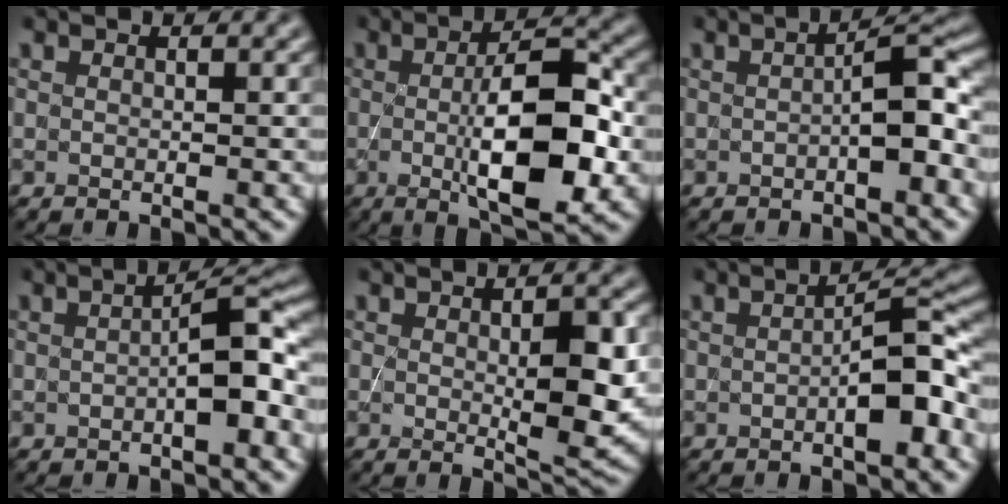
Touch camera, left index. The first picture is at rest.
{"total": 9.3, "force": [-0.8, 3.0, 8.8], "torque": [-0.138, -0.003, -0.010]}
{"total": 3.6, "force": [-0.6, 0.7, 3.4], "torque": [-0.052, 0.016, -0.012]}
{"total": 4.2, "force": [-0.6, 0.8, 4.1], "torque": [-0.063, 0.017, -0.012]}
{"total": 5.4, "force": [0.1, 1.7, 5.2], "torque": [-0.076, -0.006, 0.007]}
{"total": 4.7, "force": [-1.0, 1.2, 4.4], "torque": [-0.069, 0.013, -0.018]}